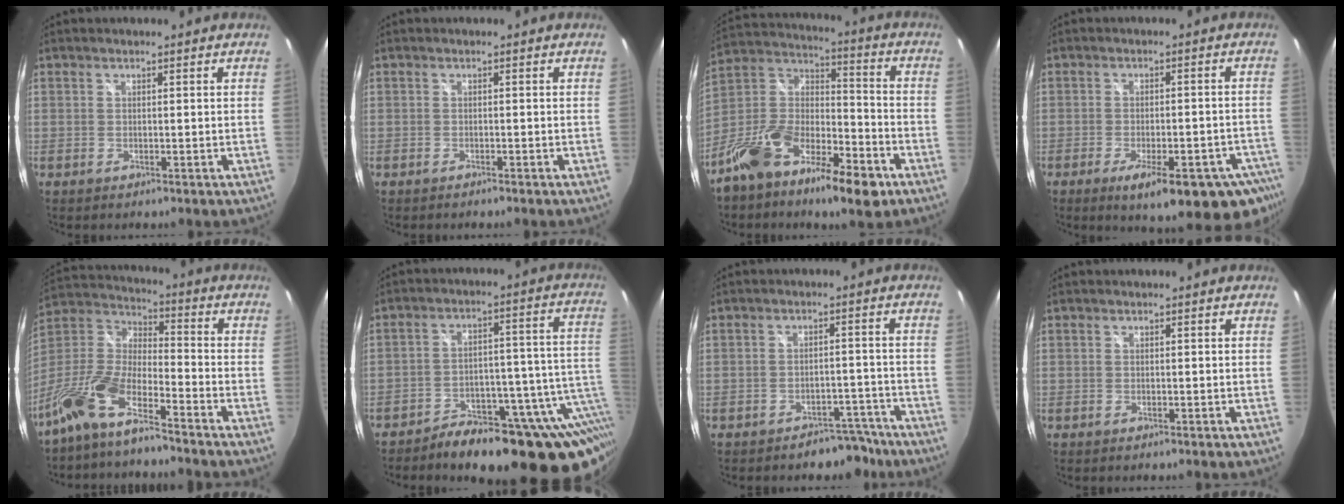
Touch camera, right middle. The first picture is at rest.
{"total": 0.7, "force": [-0.7, 0.2, 0.3], "torque": [-0.006, -0.002, -0.013]}
{"total": 17.8, "force": [-9.9, 7.3, 12.8], "torque": [-0.242, -0.006, -0.177]}
{"total": 17.4, "force": [-11.3, 4.9, 12.2], "torque": [-0.164, -0.040, -0.144]}
{"total": 13.2, "force": [-9.6, 3.2, 8.5], "torque": [-0.184, -0.005, -0.193]}
{"total": 22.6, "force": [-14.2, 8.8, 15.1], "torque": [-0.177, -0.007, -0.187]}
{"total": 6.2, "force": [-5.1, 3.3, 1.3], "torque": [-0.020, 0.024, -0.059]}
{"total": 0.0}